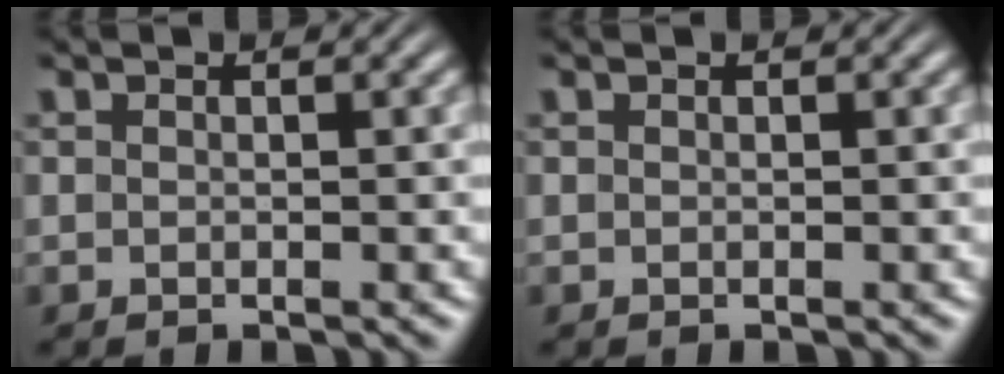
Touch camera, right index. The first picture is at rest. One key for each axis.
{"total": 0.0}